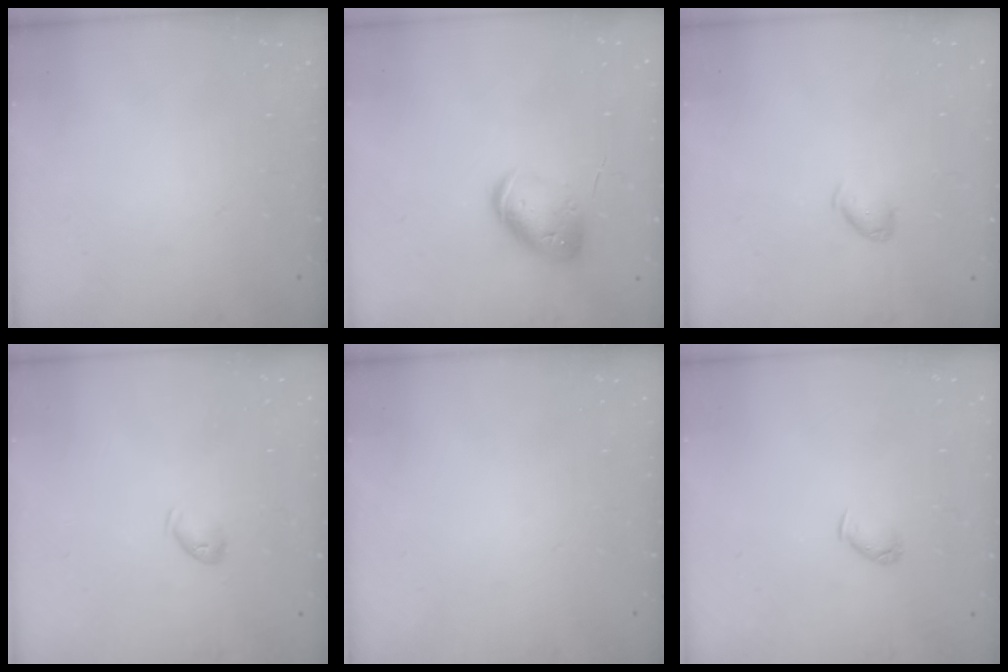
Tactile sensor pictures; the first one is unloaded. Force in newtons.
{"total": 13.2, "press": 13.1, "slide": 1.4}
{"total": 4.8, "press": 4.7, "slide": 0.9}
{"total": 5.4, "press": 5.3, "slide": 1.0}
{"total": 0.0}
{"total": 3.8, "press": 3.7, "slide": 0.8}